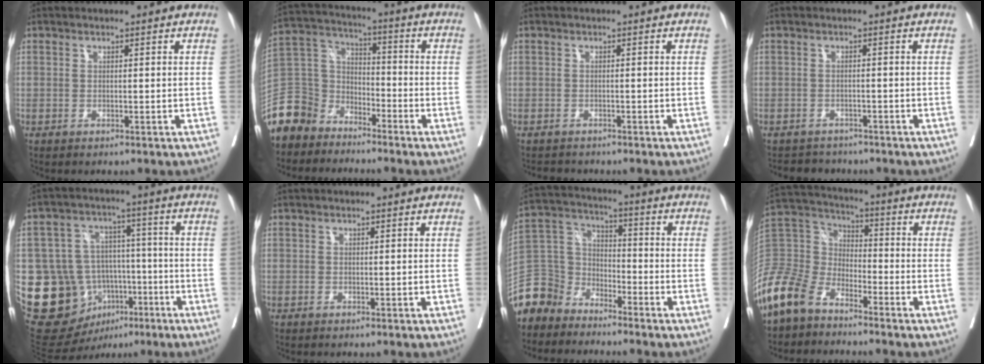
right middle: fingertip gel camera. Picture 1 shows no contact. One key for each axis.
{"total": 12.4, "fx": -10.1, "fy": 7.0, "fz": 1.9, "tx": -0.065, "ty": 0.027, "tz": -0.199}
{"total": 2.2, "fx": -2.0, "fy": 0.8, "fz": 0.1, "tx": -0.004, "ty": -0.006, "tz": -0.032}
{"total": 3.7, "fx": -3.4, "fy": 1.5, "fz": -0.3, "tx": 0.002, "ty": -0.002, "tz": -0.052}
{"total": 15.0, "fx": -5.0, "fy": 12.7, "fz": 6.3, "tx": -0.117, "ty": 0.045, "tz": -0.061}
{"total": 0.0}
{"total": 10.4, "fx": -8.8, "fy": 5.4, "fz": 0.7, "tx": -0.033, "ty": 0.027, "tz": -0.180}
{"total": 14.1, "fx": -10.6, "fy": 7.5, "fz": 5.5, "tx": -0.140, "ty": 0.020, "tz": -0.215}